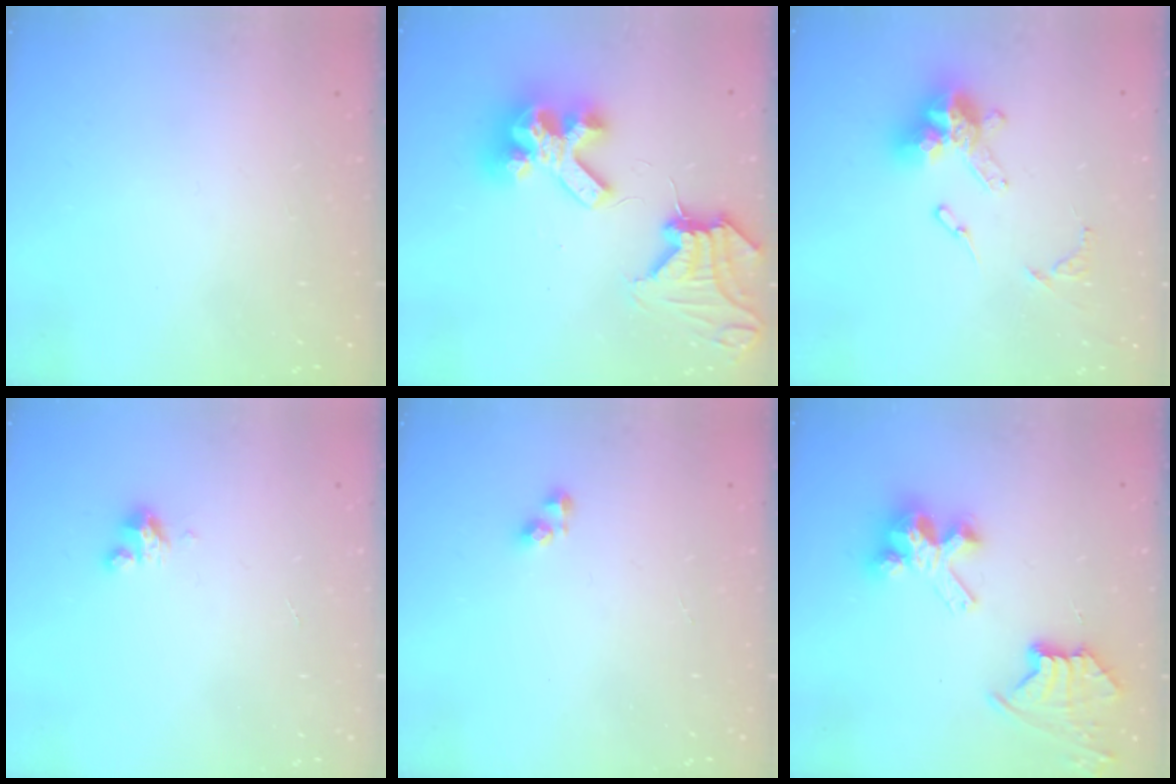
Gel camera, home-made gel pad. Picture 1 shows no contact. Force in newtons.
{"total": 16.5, "press": 16.4, "slide": 1.7}
{"total": 14.2, "press": 14.1, "slide": 1.3}
{"total": 2.8, "press": 2.8, "slide": 0.2}
{"total": 3.2, "press": 3.2, "slide": 0.6}
{"total": 9.8, "press": 9.8, "slide": 0.7}